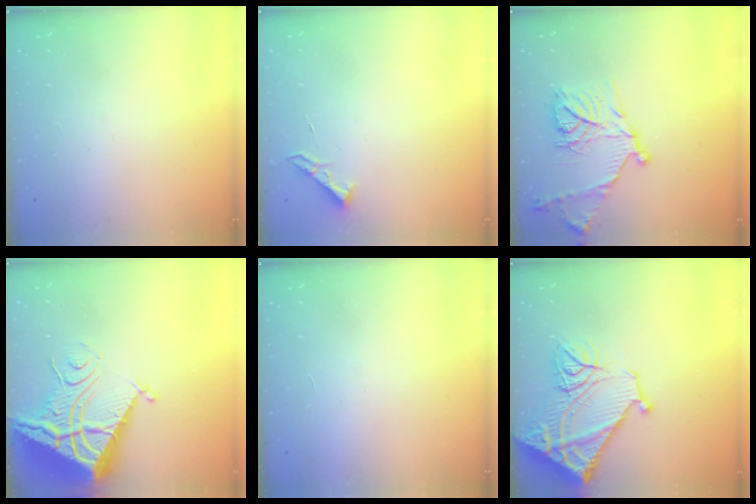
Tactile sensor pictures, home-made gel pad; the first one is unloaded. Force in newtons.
{"total": 4.3, "press": 4.2, "slide": 0.7}
{"total": 17.5, "press": 17.5, "slide": 1.2}
{"total": 12.2, "press": 12.1, "slide": 1.3}
{"total": 1.7, "press": 1.7, "slide": 0.1}
{"total": 22.0, "press": 21.8, "slide": 2.5}